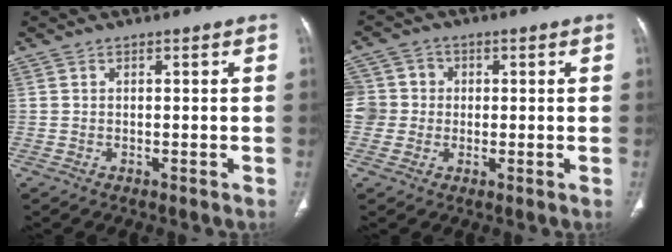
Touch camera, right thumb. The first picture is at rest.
{"total": 6.7, "force": [-0.1, 6.5, 1.5], "torque": [-0.009, 0.015, -0.006]}